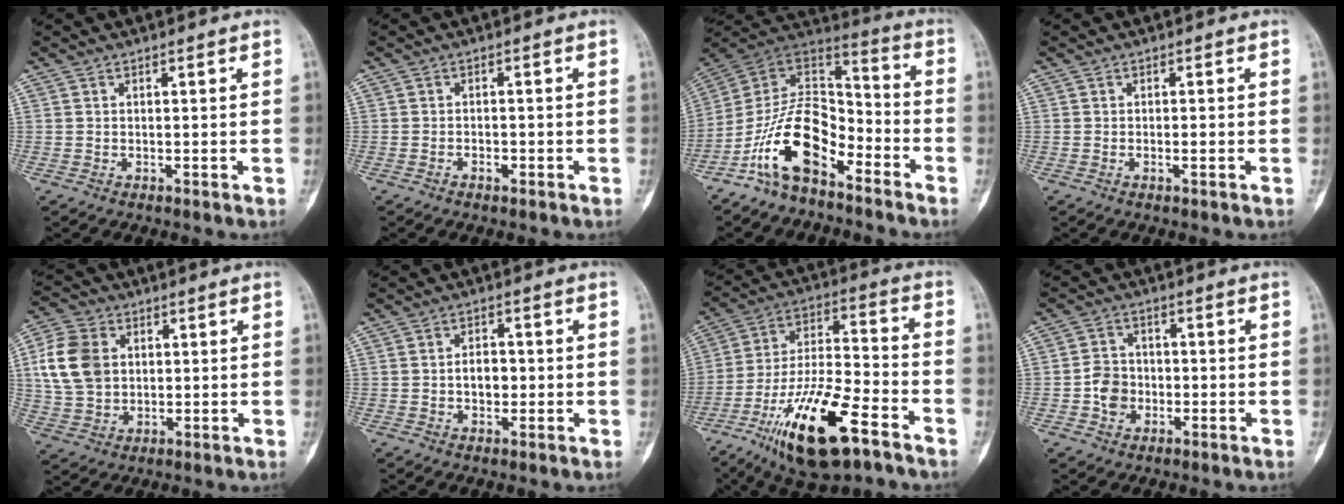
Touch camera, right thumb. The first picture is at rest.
{"total": 1.5, "force": [-1.0, 0.8, 0.8], "torque": [-0.014, 0.008, -0.018]}
{"total": 16.5, "force": [-9.0, 8.6, 10.8], "torque": [-0.179, 0.093, -0.174]}
{"total": 1.1, "force": [-0.4, 0.2, 1.0], "torque": [-0.020, 0.002, -0.007]}
{"total": 12.1, "force": [2.2, 9.2, 7.5], "torque": [-0.137, 0.003, 0.044]}
{"total": 4.0, "force": [-0.4, 2.7, 2.8], "torque": [-0.029, 0.008, -0.009]}
{"total": 20.8, "force": [-11.6, 6.6, 15.9], "torque": [-0.309, 0.057, -0.207]}
{"total": 5.5, "force": [-1.4, 4.6, 2.8], "torque": [-0.032, 0.015, -0.032]}